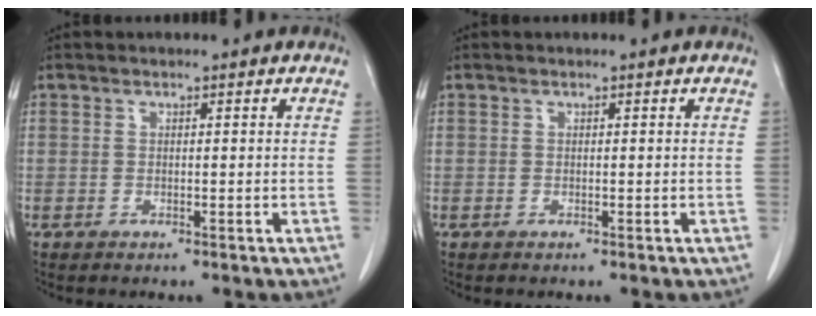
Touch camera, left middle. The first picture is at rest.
{"total": 0.0}